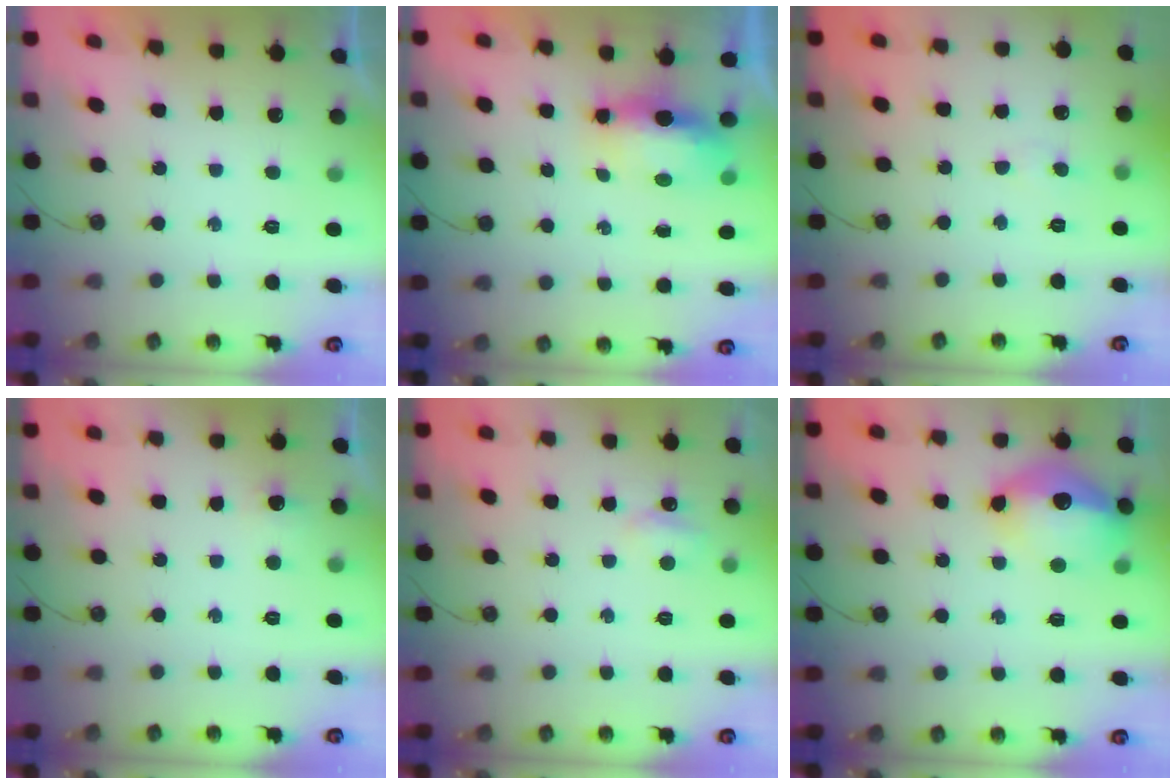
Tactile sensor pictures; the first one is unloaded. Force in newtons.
{"total": 9.7, "press": 7.7, "slide": 6.0}
{"total": 3.5, "press": 3.4, "slide": 0.6}
{"total": 3.0, "press": 2.8, "slide": 1.0}
{"total": 5.1, "press": 5.0, "slide": 1.0}
{"total": 15.1, "press": 15.1, "slide": 1.4}